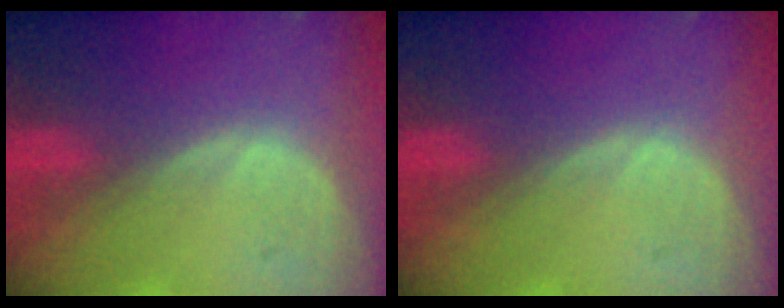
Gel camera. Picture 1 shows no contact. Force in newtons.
{"total": 0.0}